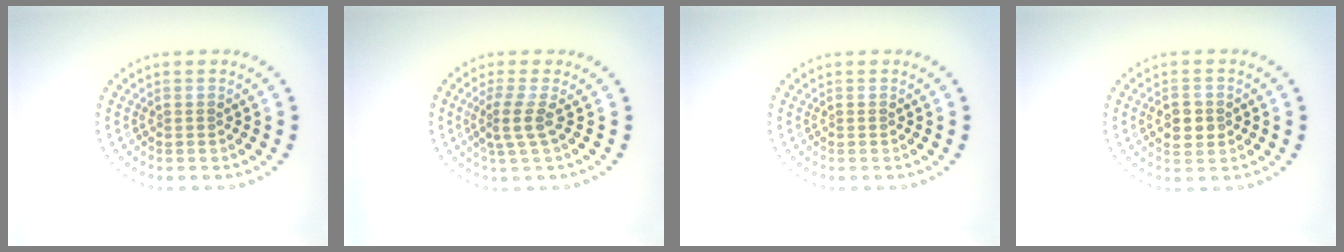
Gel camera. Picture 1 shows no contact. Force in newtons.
{"total": 2.2, "press": 1.5, "slide": 1.6}
{"total": 0.0}
{"total": 2.9, "press": 2.9, "slide": 0.1}